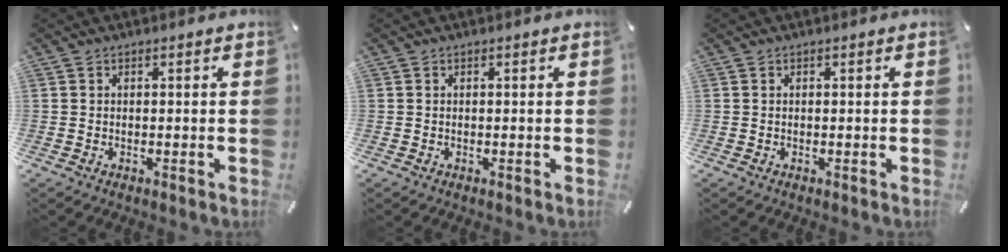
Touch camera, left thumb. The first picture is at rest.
{"total": 0.0}
{"total": 0.0}